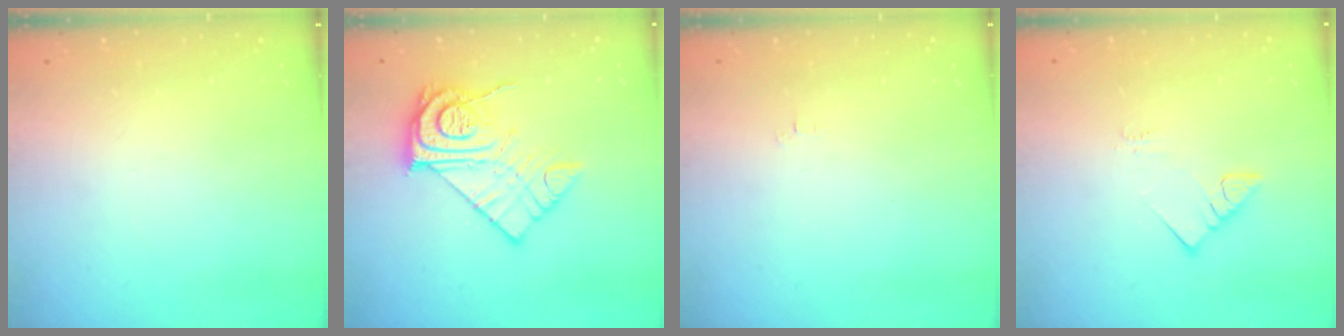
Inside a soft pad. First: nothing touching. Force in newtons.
{"total": 14.9, "press": 14.8, "slide": 1.2}
{"total": 2.5, "press": 2.5, "slide": 0.3}
{"total": 4.7, "press": 4.7, "slide": 0.4}